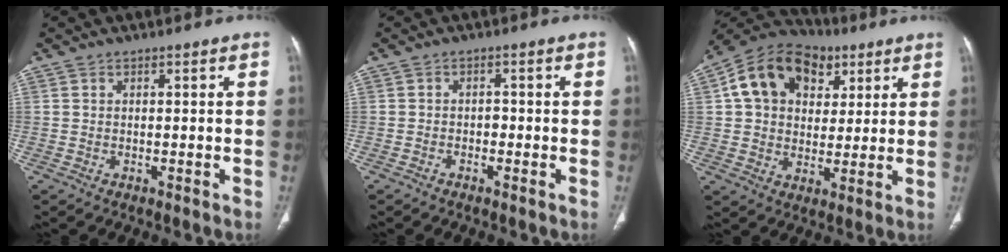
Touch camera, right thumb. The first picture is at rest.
{"total": 1.2, "force": [-0.5, 0.8, 0.7], "torque": [0.001, 0.008, -0.012]}
{"total": 17.1, "force": [6.1, 12.5, 10.0], "torque": [-0.147, 0.009, 0.094]}